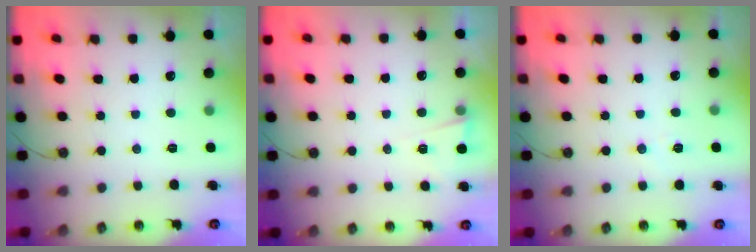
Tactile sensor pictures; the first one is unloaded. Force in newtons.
{"total": 2.9, "press": 2.7, "slide": 1.1}
{"total": 4.5, "press": 4.2, "slide": 1.5}